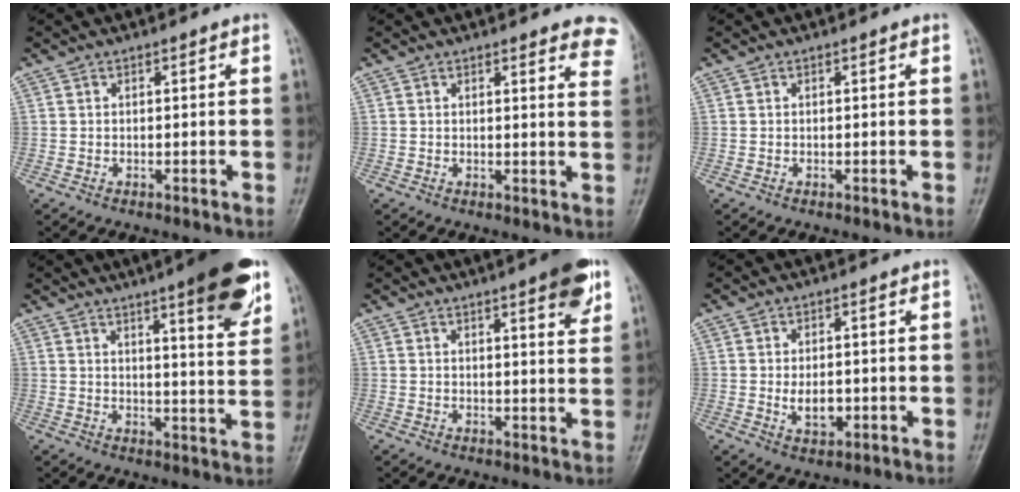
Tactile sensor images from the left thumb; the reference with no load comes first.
{"total": 8.3, "force": [6.8, 2.4, 3.9], "torque": [-0.010, -0.028, 0.054]}
{"total": 0.0}
{"total": 14.3, "force": [8.5, 2.4, 11.2], "torque": [-0.134, -0.041, 0.114]}
{"total": 7.9, "force": [4.6, 1.6, 6.2], "torque": [-0.070, -0.020, 0.057]}
{"total": 4.2, "force": [-0.4, 2.6, 3.2], "torque": [-0.044, -0.004, 0.000]}